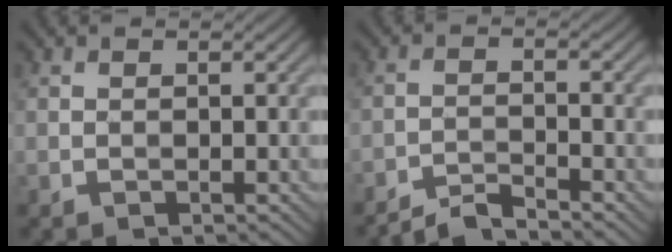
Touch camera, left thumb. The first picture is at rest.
{"total": 3.5, "force": [-3.3, 0.3, 1.2], "torque": [-0.014, 0.004, -0.071]}